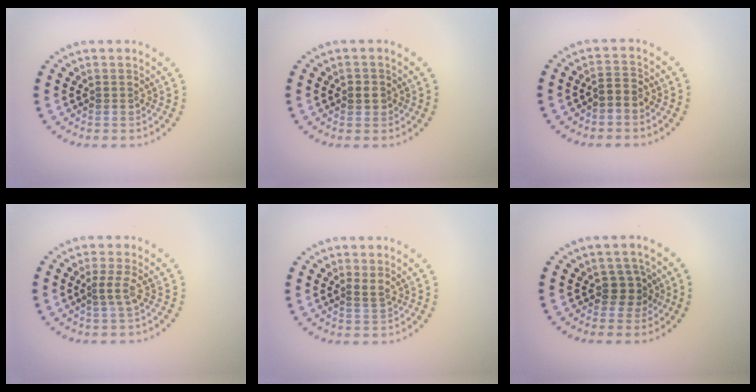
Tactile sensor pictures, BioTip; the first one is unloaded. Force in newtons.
{"total": 1.2, "press": 1.1, "slide": 0.5}
{"total": 1.6, "press": 1.3, "slide": 1.0}
{"total": 1.4, "press": 0.9, "slide": 1.1}
{"total": 0.9, "press": 0.8, "slide": 0.5}
{"total": 2.2, "press": 2.0, "slide": 0.9}